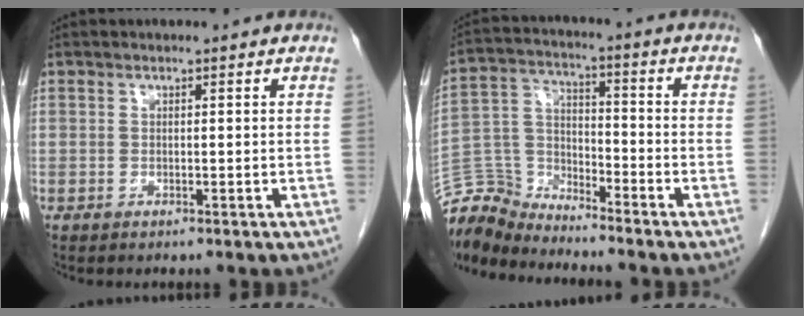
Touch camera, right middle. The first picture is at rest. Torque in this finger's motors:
{"motor_torque": [-0.23, -0.38, -0.03, -0.05]}